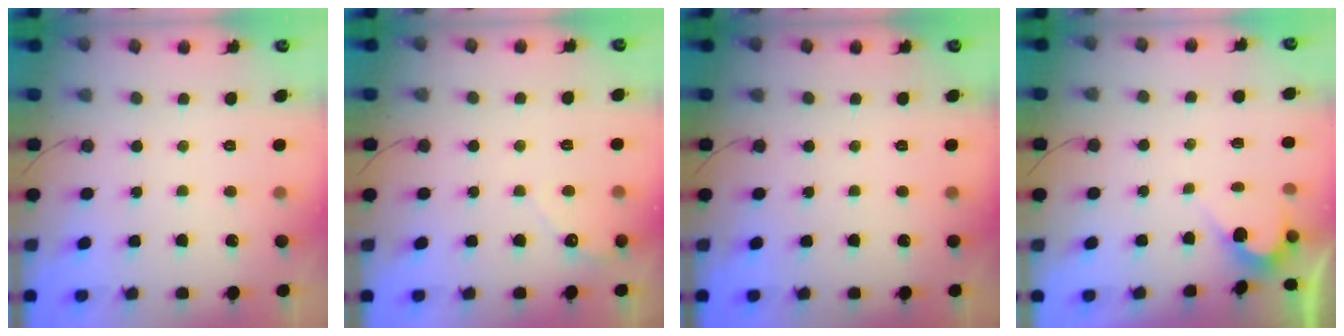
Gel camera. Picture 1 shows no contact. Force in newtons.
{"total": 2.6, "press": 2.6, "slide": 0.2}
{"total": 0.0}
{"total": 2.7, "press": 2.7, "slide": 0.1}